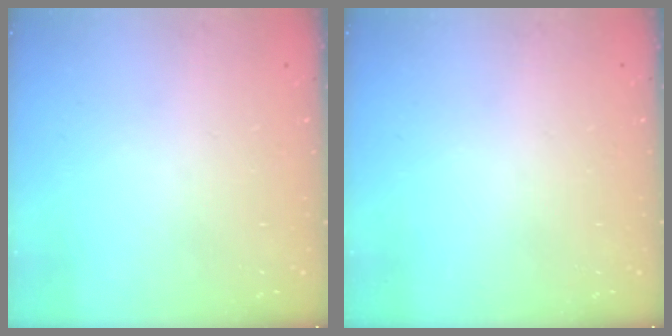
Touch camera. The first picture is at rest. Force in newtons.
{"total": 0.0}